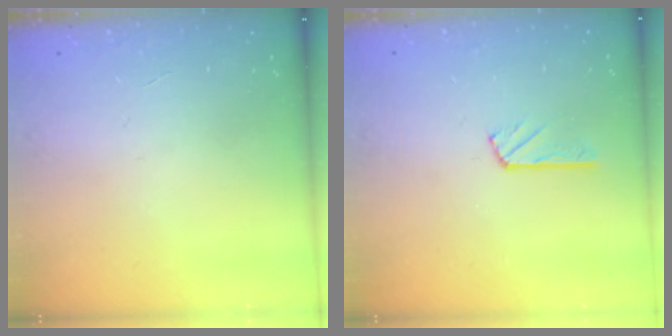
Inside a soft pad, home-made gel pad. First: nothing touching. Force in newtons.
{"total": 3.0, "press": 3.0, "slide": 0.4}